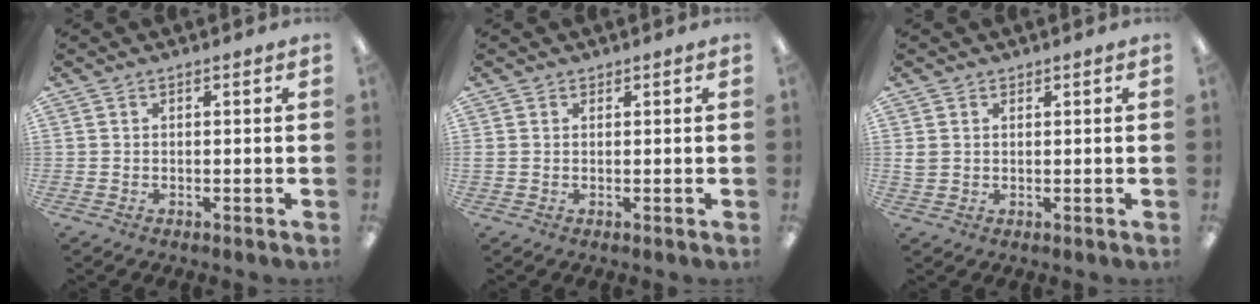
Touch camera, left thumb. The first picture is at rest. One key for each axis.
{"total": 0.8, "fx": 0.6, "fy": 0.4, "fz": 0.1, "tx": -0.004, "ty": 0.002, "tz": 0.012}
{"total": 2.0, "fx": 1.0, "fy": 1.7, "fz": 0.6, "tx": -0.014, "ty": 0.004, "tz": 0.019}